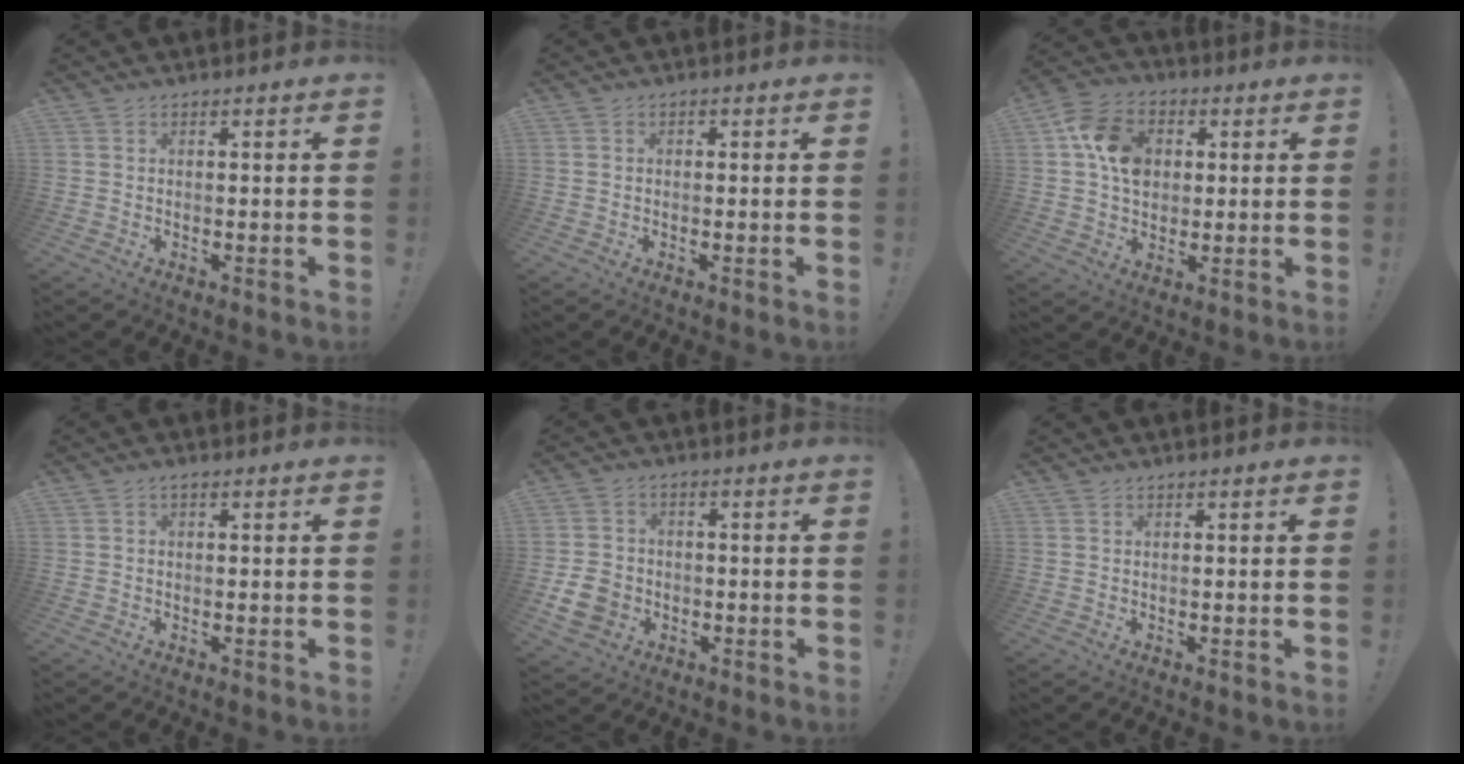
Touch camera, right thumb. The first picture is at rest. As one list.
[{"total": 0.6, "force": [-0.4, 0.4, 0.2], "torque": [-0.008, 0.003, -0.007]}, {"total": 12.7, "force": [2.8, 9.7, 7.7], "torque": [-0.131, 0.005, 0.056]}, {"total": 0.7, "force": [-0.1, 0.4, 0.6], "torque": [-0.017, 0.003, 0.000]}, {"total": 9.3, "force": [-2.7, 7.6, 4.6], "torque": [-0.080, 0.020, -0.046]}, {"total": 0.0}]